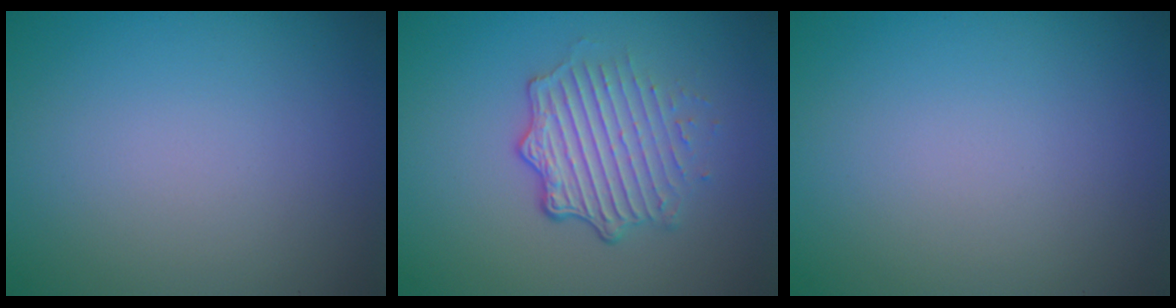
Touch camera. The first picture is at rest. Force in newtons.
{"total": 4.8, "press": 3.3, "slide": 3.4}
{"total": 0.0}